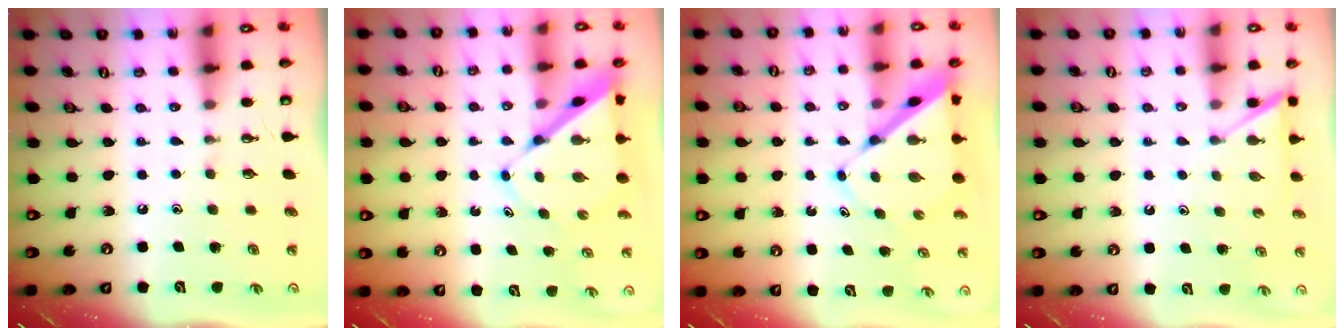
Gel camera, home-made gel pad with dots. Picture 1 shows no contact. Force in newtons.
{"total": 7.9, "press": 7.8, "slide": 0.7}
{"total": 7.9, "press": 7.8, "slide": 0.7}
{"total": 4.6, "press": 4.6, "slide": 0.5}